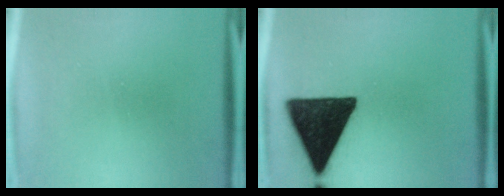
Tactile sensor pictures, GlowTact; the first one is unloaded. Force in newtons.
{"total": 18.1}